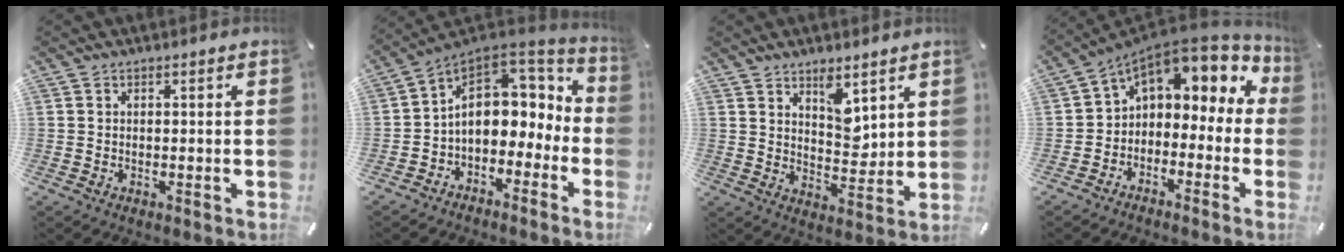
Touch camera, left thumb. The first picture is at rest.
{"total": 13.6, "force": [1.8, 9.8, 9.3], "torque": [-0.149, -0.018, 0.033]}
{"total": 7.3, "force": [4.8, 4.2, 3.6], "torque": [-0.042, -0.032, 0.080]}
{"total": 6.0, "force": [2.8, 4.5, 2.8], "torque": [-0.056, -0.029, 0.049]}